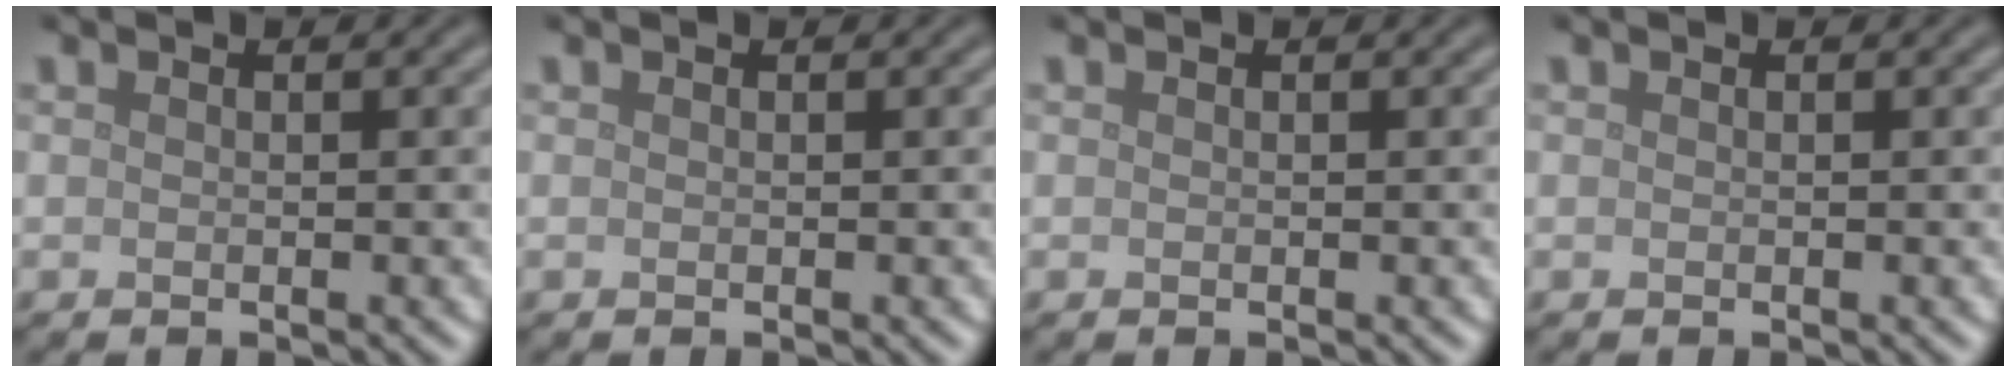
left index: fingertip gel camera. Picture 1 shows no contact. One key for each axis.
{"total": 0.0}
{"total": 0.0}
{"total": 0.0}